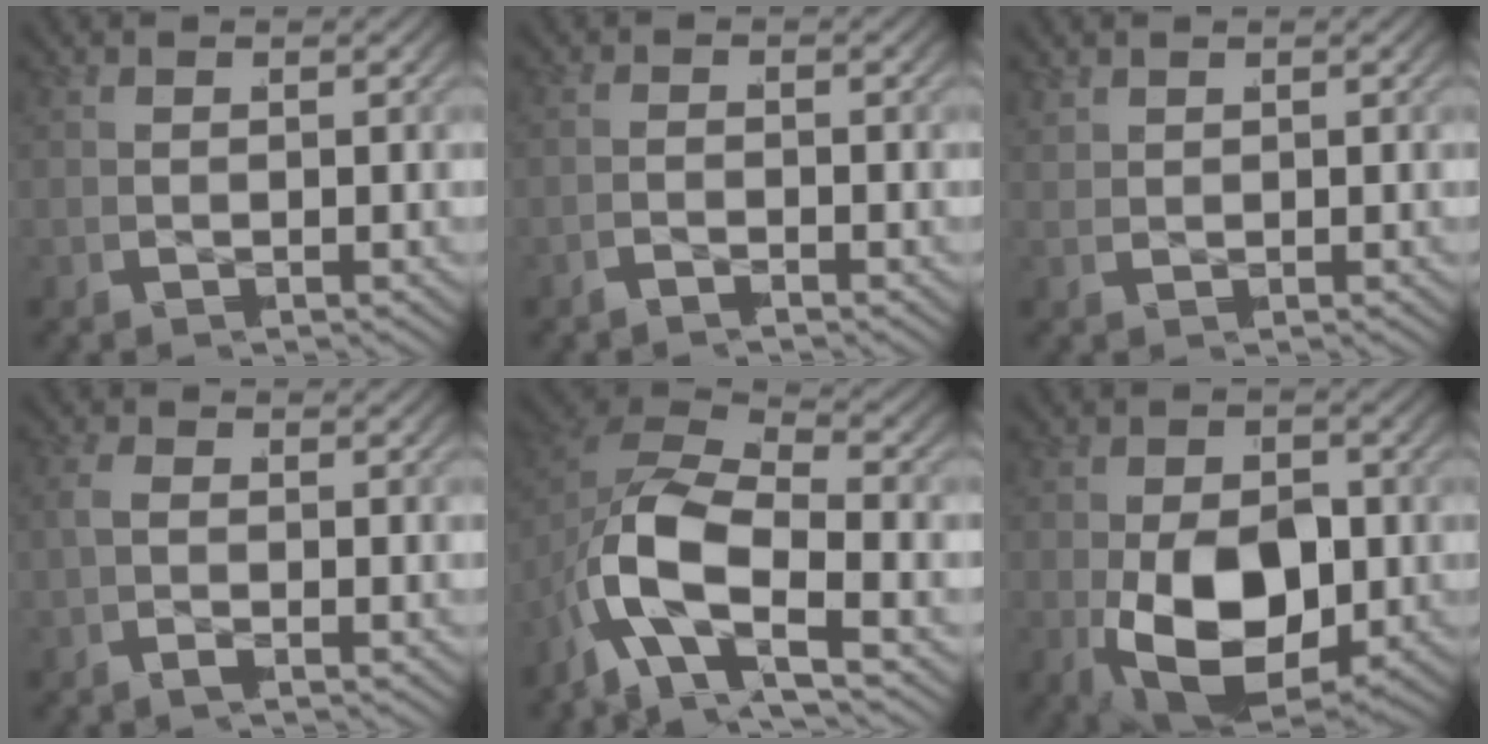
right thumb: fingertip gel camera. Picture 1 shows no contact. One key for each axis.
{"total": 1.2, "fx": -1.1, "fy": -0.3, "fz": -0.4, "tx": 0.008, "ty": 0.005, "tz": -0.029}
{"total": 0.9, "fx": 0.9, "fy": 0.1, "fz": 0.0, "tx": -0.002, "ty": 0.003, "tz": 0.021}
{"total": 1.3, "fx": -0.3, "fy": 0.8, "fz": 1.0, "tx": -0.029, "ty": -0.001, "tz": -0.009}
{"total": 10.9, "fx": -0.9, "fy": 7.5, "fz": 7.9, "tx": -0.217, "ty": -0.031, "tz": -0.016}
{"total": 12.2, "fx": -2.5, "fy": 7.3, "fz": 9.4, "tx": -0.205, "ty": -0.064, "tz": -0.009}